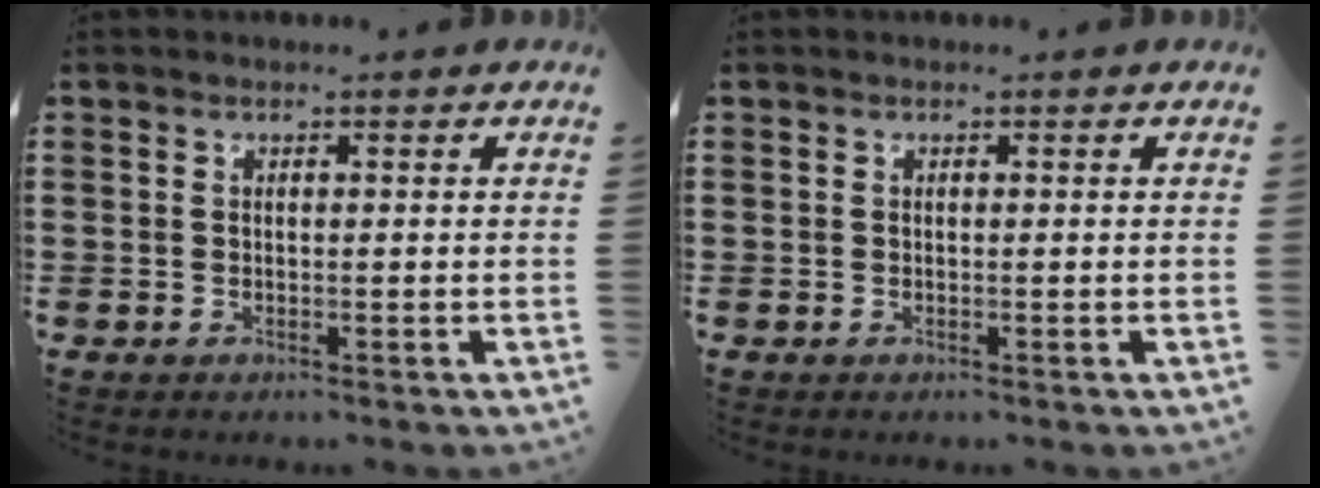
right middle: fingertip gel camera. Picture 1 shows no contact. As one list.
[{"total": 0.0}]